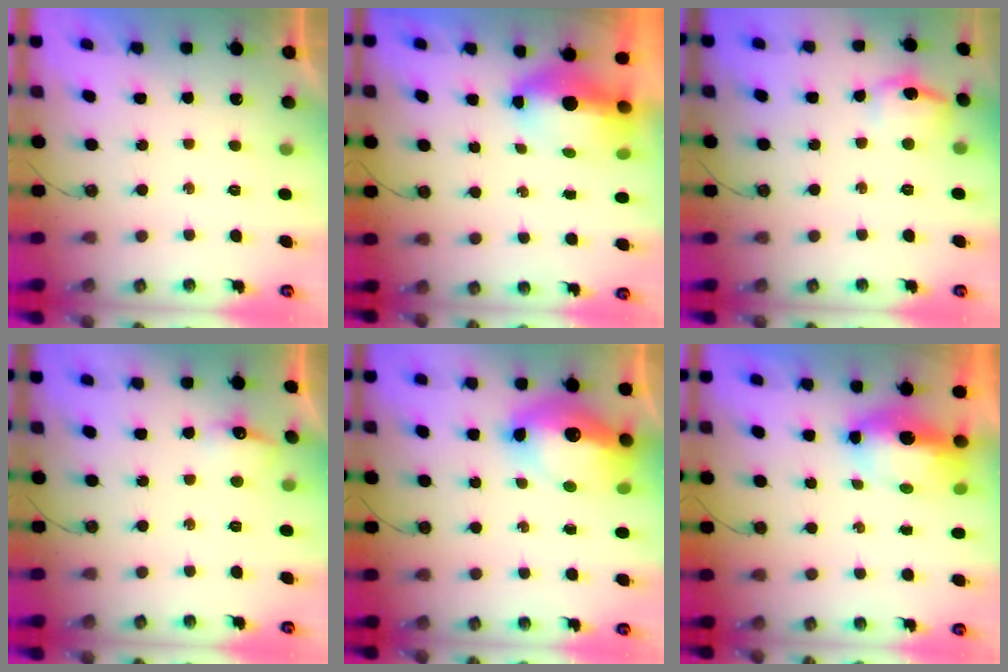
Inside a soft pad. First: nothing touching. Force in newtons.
{"total": 11.4, "press": 8.2, "slide": 7.9}
{"total": 11.3, "press": 11.3, "slide": 0.9}
{"total": 6.6, "press": 6.5, "slide": 0.9}
{"total": 16.1, "press": 16.1, "slide": 1.5}
{"total": 9.0, "press": 8.1, "slide": 3.9}